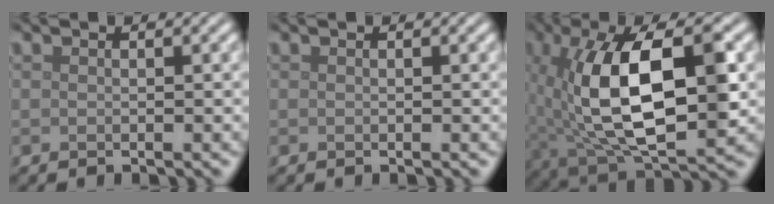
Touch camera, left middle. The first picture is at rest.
{"total": 0.0}
{"total": 13.1, "force": [1.0, 6.2, 11.5], "torque": [-0.193, -0.002, 0.023]}